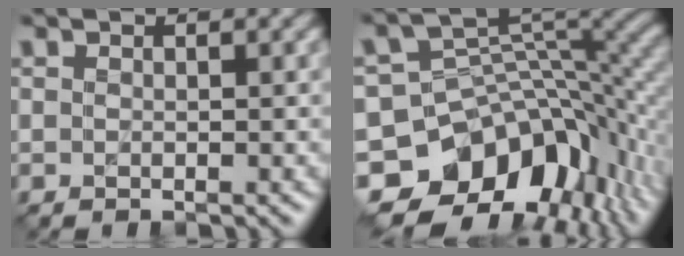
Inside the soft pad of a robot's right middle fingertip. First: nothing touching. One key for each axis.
{"total": 13.3, "fx": -6.9, "fy": 8.9, "fz": 7.1, "tx": -0.143, "ty": -0.001, "tz": -0.108}